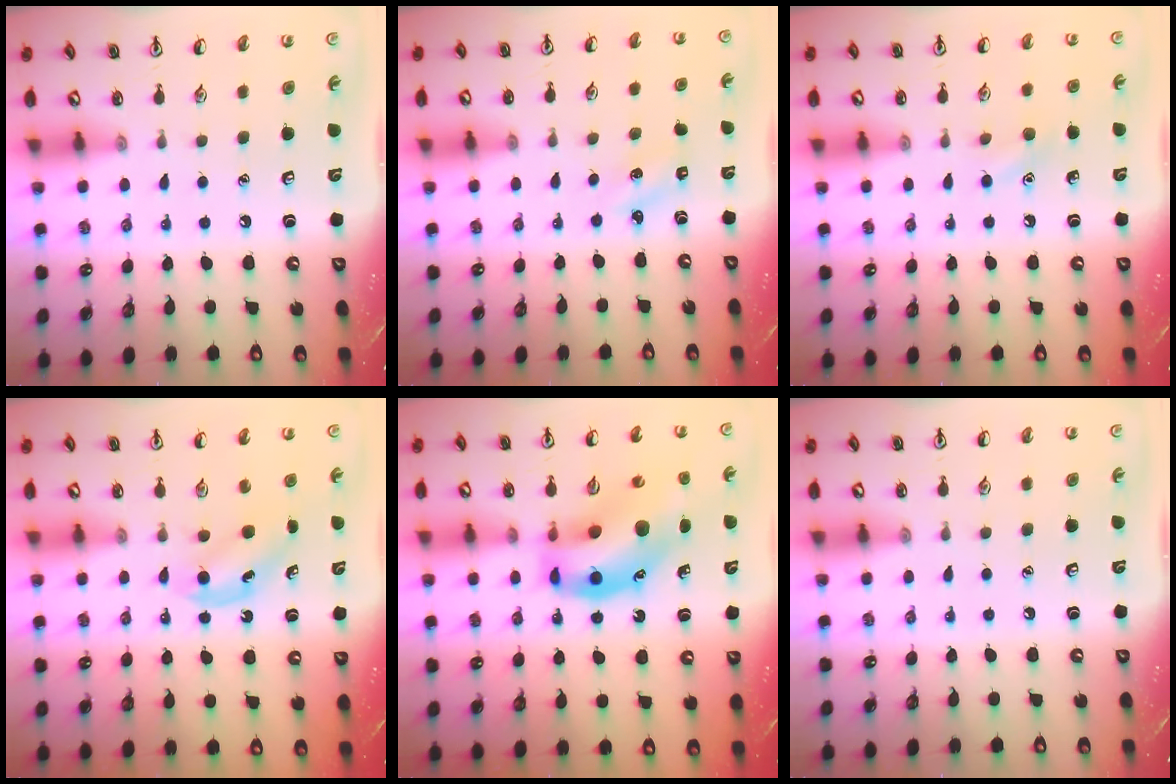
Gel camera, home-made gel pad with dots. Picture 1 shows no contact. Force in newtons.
{"total": 1.4, "press": 1.3, "slide": 0.6}
{"total": 6.0, "press": 5.7, "slide": 1.8}
{"total": 4.5, "press": 4.2, "slide": 1.5}
{"total": 17.1, "press": 16.6, "slide": 3.8}
{"total": 0.0}